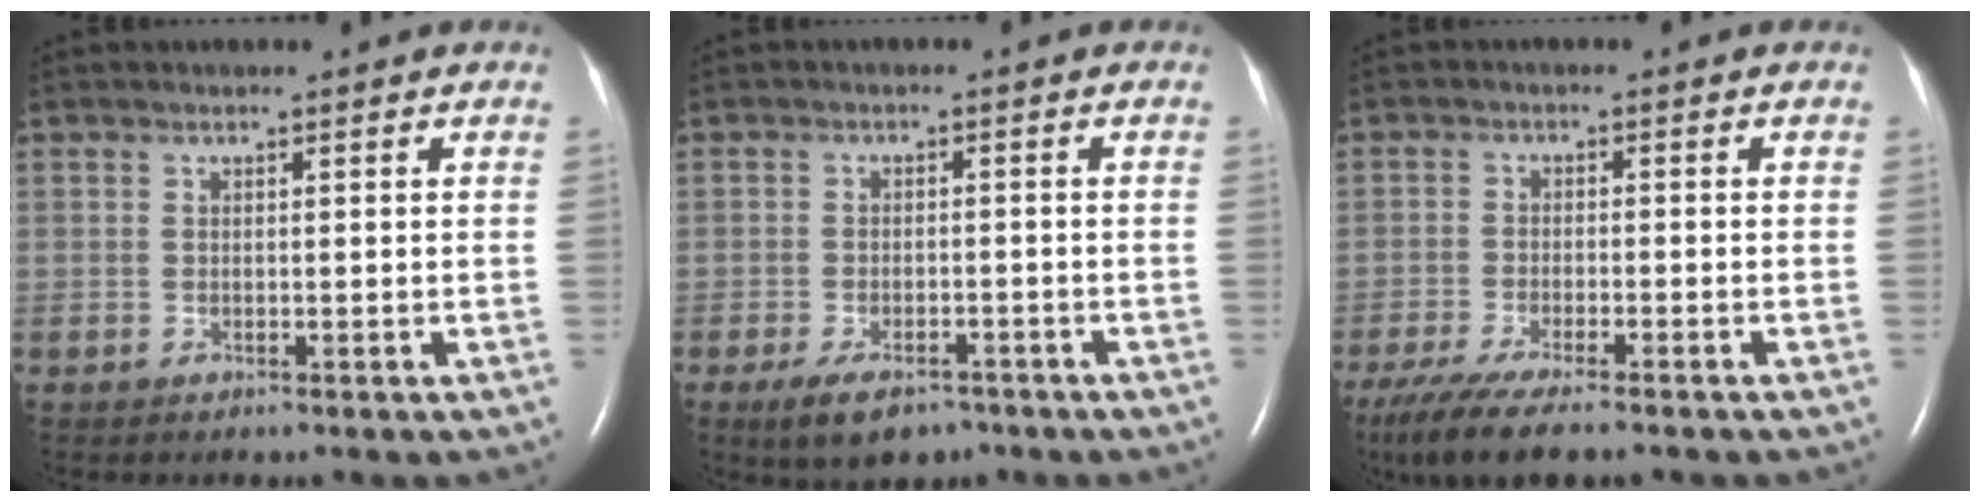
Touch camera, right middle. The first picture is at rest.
{"total": 6.3, "force": [-4.4, 2.8, 3.5], "torque": [-0.064, -0.005, -0.069]}
{"total": 10.8, "force": [-8.5, 1.6, 6.5], "torque": [-0.111, -0.026, -0.139]}